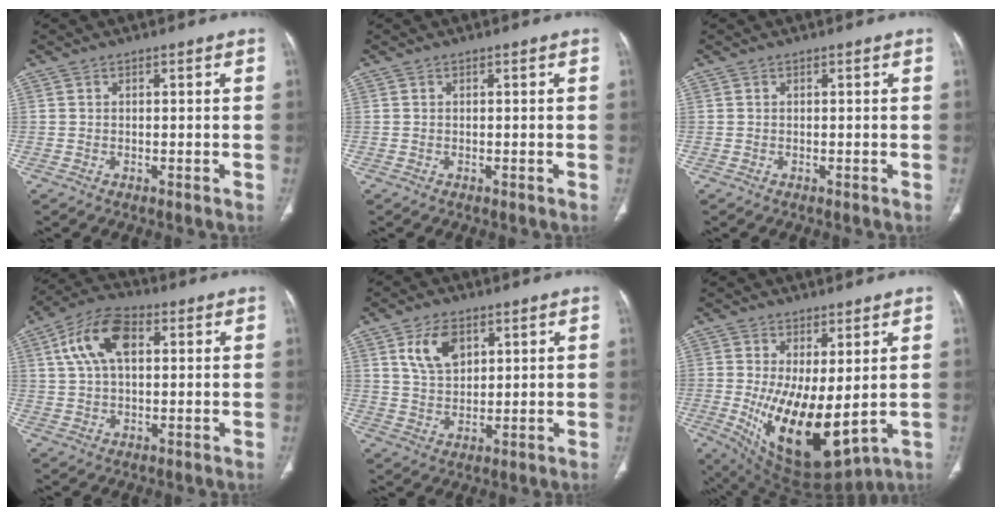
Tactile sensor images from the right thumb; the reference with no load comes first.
{"total": 0.0}
{"total": 0.0}
{"total": 11.2, "force": [3.2, 6.3, 8.7], "torque": [-0.164, 0.020, 0.054]}
{"total": 7.9, "force": [3.6, 4.8, 5.1], "torque": [-0.078, -0.016, 0.073]}
{"total": 14.6, "force": [-0.7, 6.2, 13.2], "torque": [-0.220, -0.032, 0.013]}